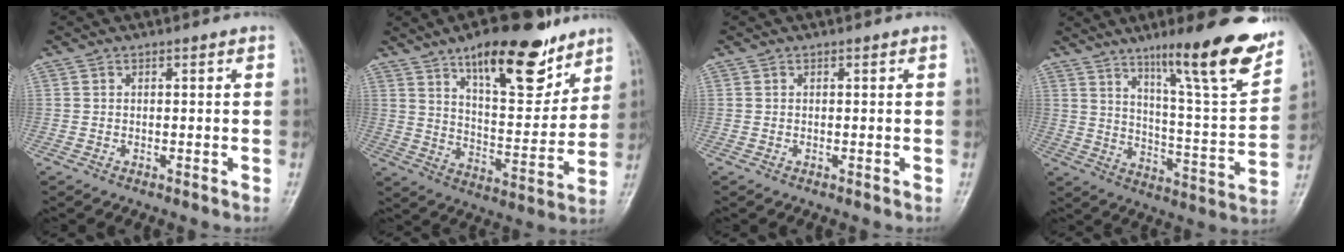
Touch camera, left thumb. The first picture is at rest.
{"total": 18.9, "force": [12.1, 7.0, 12.7], "torque": [-0.146, -0.067, 0.196]}
{"total": 0.0}
{"total": 19.9, "force": [12.7, 3.1, 15.0], "torque": [-0.187, -0.065, 0.196]}